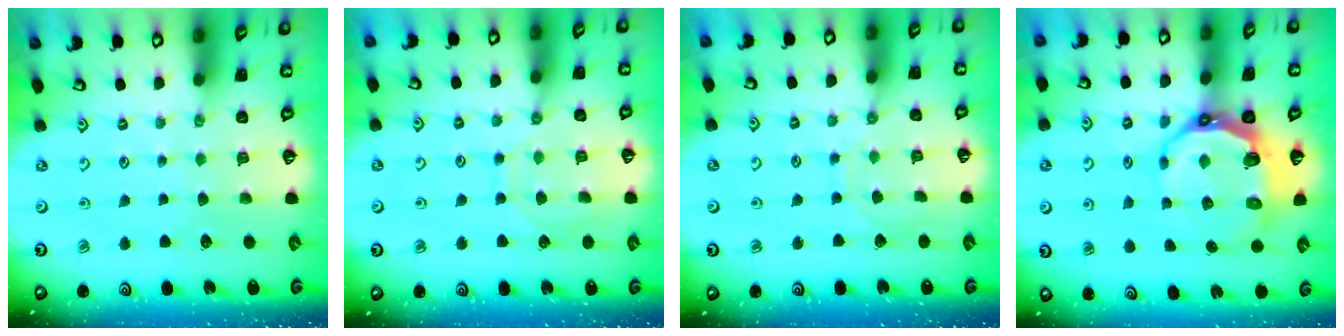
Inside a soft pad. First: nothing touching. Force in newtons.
{"total": 7.9, "press": 7.8, "slide": 0.8}
{"total": 7.5, "press": 7.4, "slide": 0.6}
{"total": 10.7, "press": 9.7, "slide": 4.5}